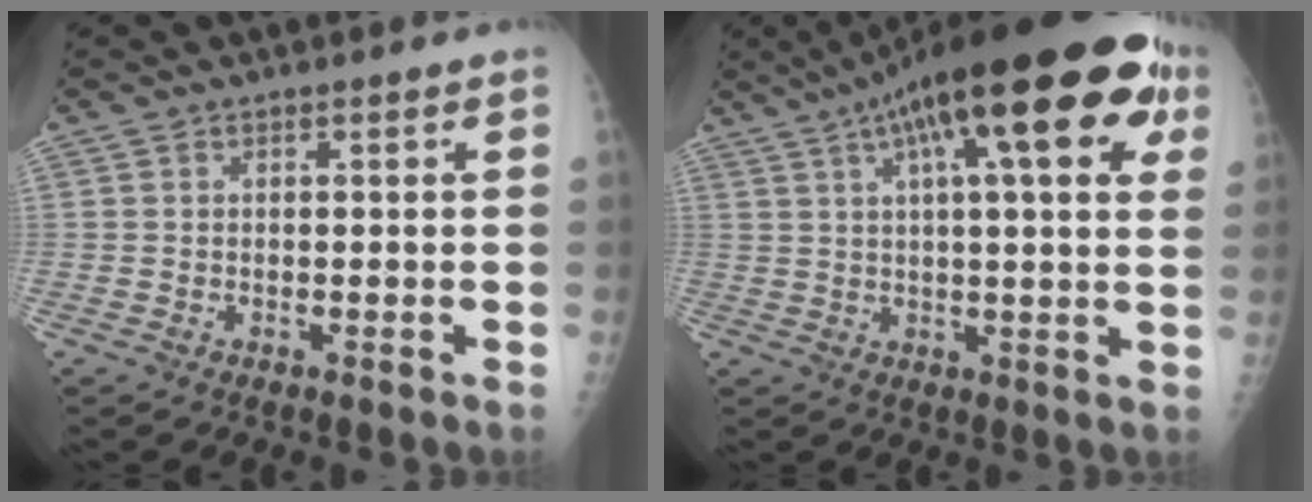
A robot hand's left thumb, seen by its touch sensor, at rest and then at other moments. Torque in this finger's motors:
{"motor_torque": [1.78, 0.15, 2.09, -0.68, 0.52]}